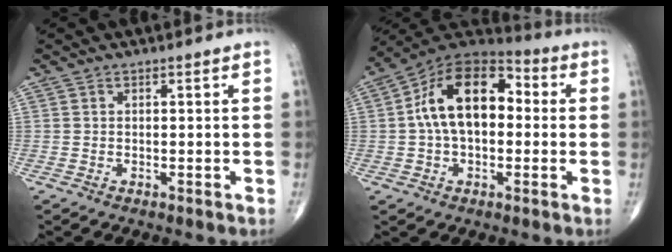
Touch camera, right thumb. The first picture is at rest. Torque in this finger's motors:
{"motor_torque": [-0.29, 1.07, 0.37, -0.18, 0.13]}